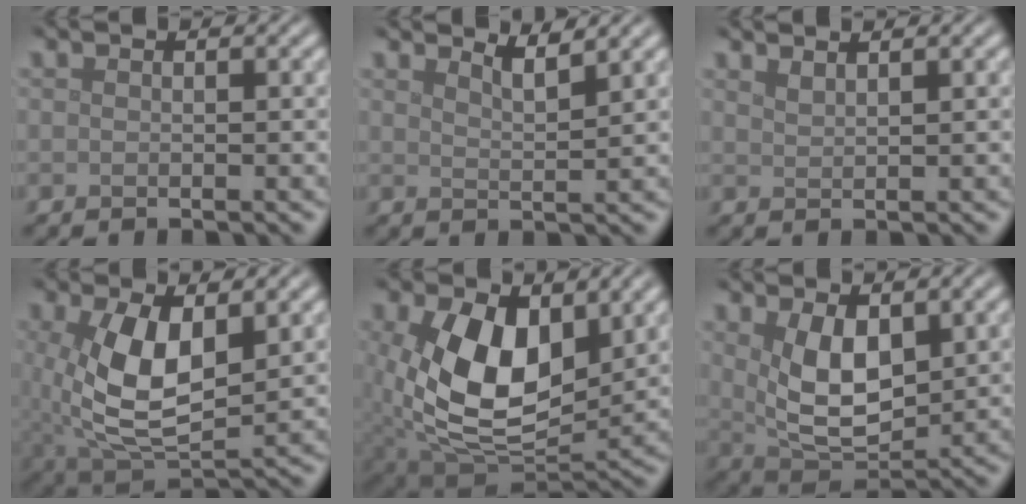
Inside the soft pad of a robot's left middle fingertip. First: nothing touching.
{"total": 2.3, "force": [2.0, 0.4, 1.1], "torque": [-0.010, 0.002, 0.030]}
{"total": 1.3, "force": [1.2, 0.3, 0.5], "torque": [-0.005, 0.003, 0.020]}
{"total": 8.4, "force": [1.2, 4.4, 7.0], "torque": [-0.161, -0.015, 0.032]}
{"total": 11.7, "force": [2.0, 7.4, 8.9], "torque": [-0.178, -0.027, 0.046]}
{"total": 6.3, "force": [1.7, 3.3, 5.1], "torque": [-0.101, -0.011, 0.040]}